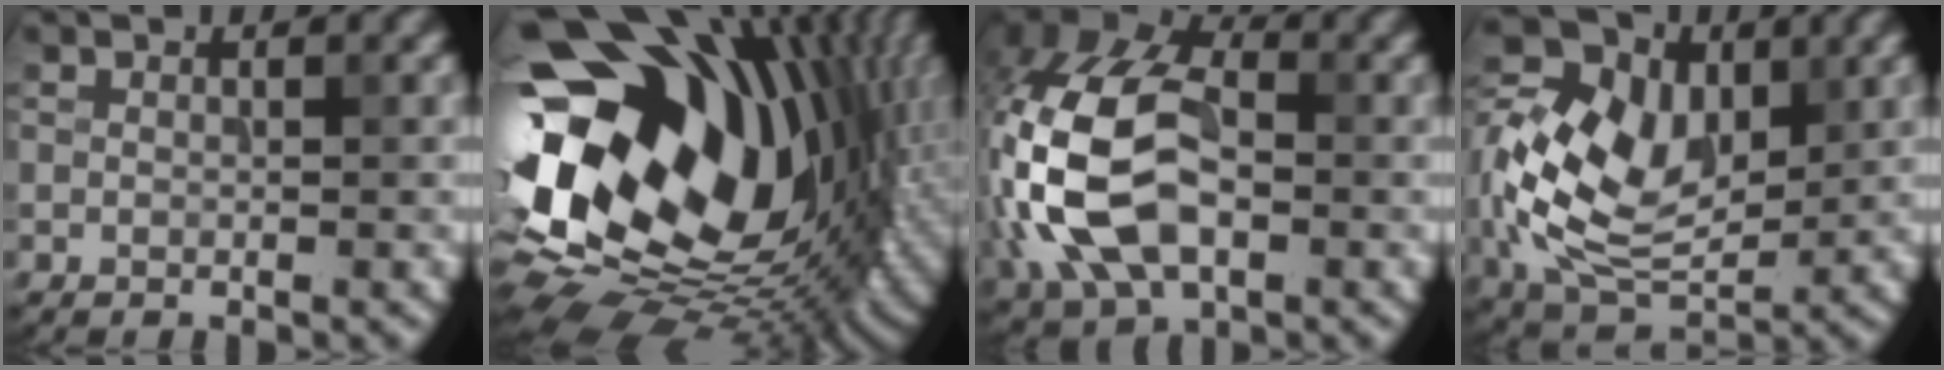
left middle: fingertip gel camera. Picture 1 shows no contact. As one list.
[{"total": 21.1, "force": [3.9, 12.9, 16.2], "torque": [-0.290, -0.012, 0.080]}, {"total": 12.7, "force": [-1.6, 8.1, 9.7], "torque": [-0.227, 0.010, -0.049]}, {"total": 11.1, "force": [1.6, 7.6, 8.0], "torque": [-0.175, 0.018, 0.032]}]